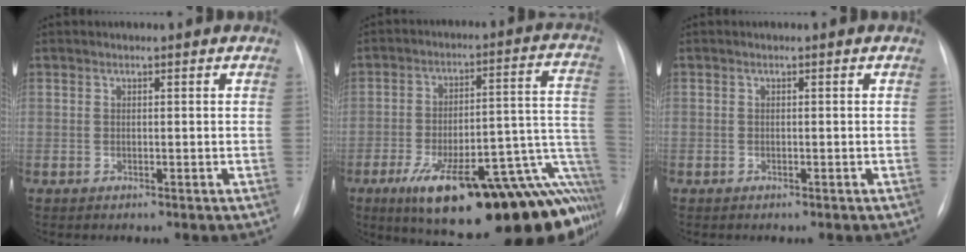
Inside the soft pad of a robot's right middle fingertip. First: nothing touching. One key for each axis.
{"total": 29.0, "fx": -17.3, "fy": 6.3, "fz": 22.3, "tx": -0.191, "ty": 0.013, "tz": -0.242}
{"total": 0.0}